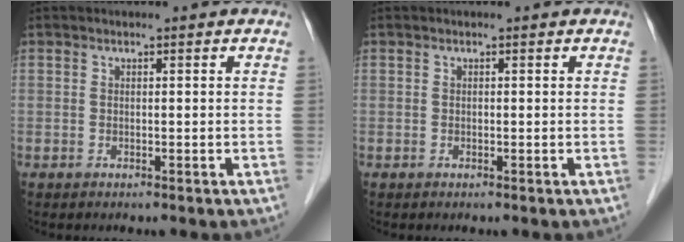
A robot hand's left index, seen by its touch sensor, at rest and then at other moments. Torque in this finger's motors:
{"motor_torque": [-0.07, -0.06, -0.05, -0.01]}